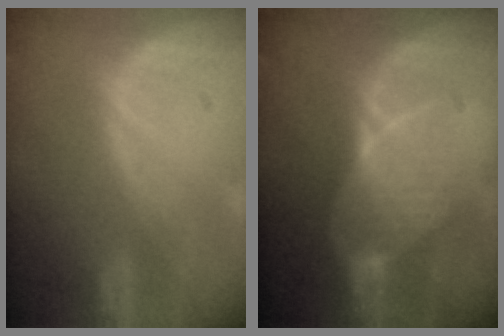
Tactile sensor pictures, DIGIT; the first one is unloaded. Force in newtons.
{"total": 7.3, "press": 6.9, "slide": 2.1}